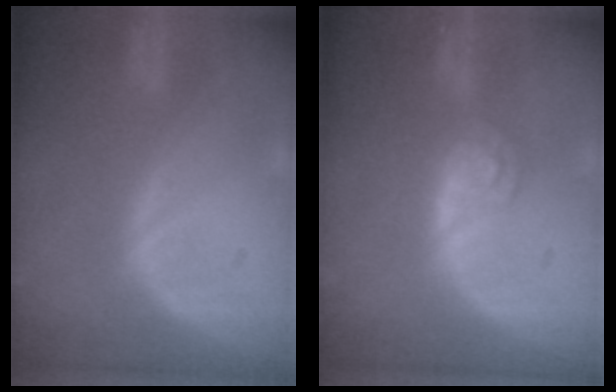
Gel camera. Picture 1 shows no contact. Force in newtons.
{"total": 4.7, "press": 4.2, "slide": 2.1}